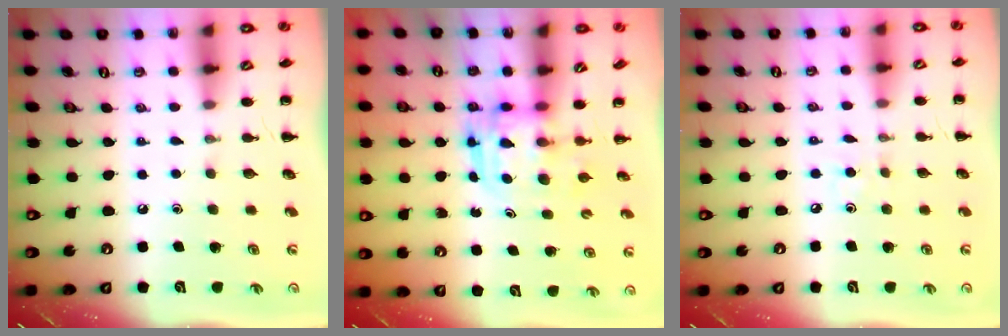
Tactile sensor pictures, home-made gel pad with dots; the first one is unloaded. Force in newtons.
{"total": 3.0, "press": 3.0, "slide": 0.3}
{"total": 2.5, "press": 2.3, "slide": 0.8}